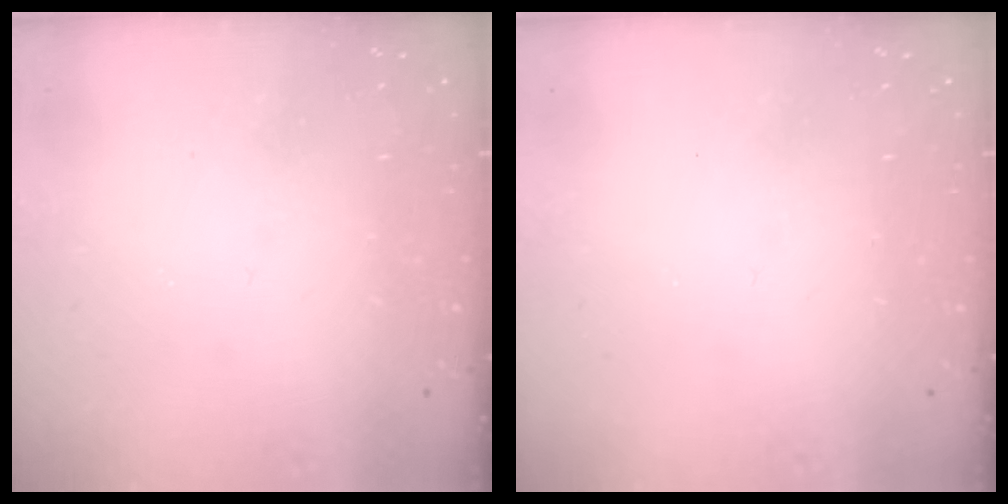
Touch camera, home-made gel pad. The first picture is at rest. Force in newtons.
{"total": 0.0}